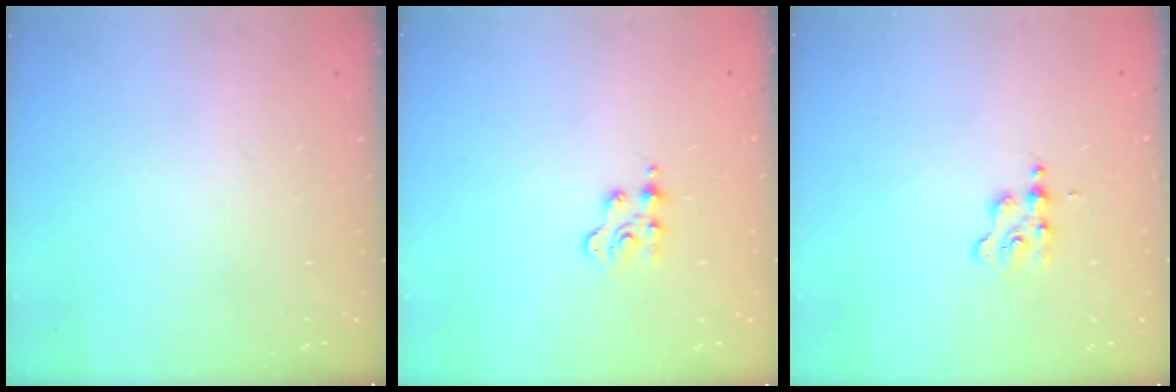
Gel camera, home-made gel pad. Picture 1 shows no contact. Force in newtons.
{"total": 2.5, "press": 2.4, "slide": 0.5}
{"total": 1.9, "press": 1.9, "slide": 0.2}